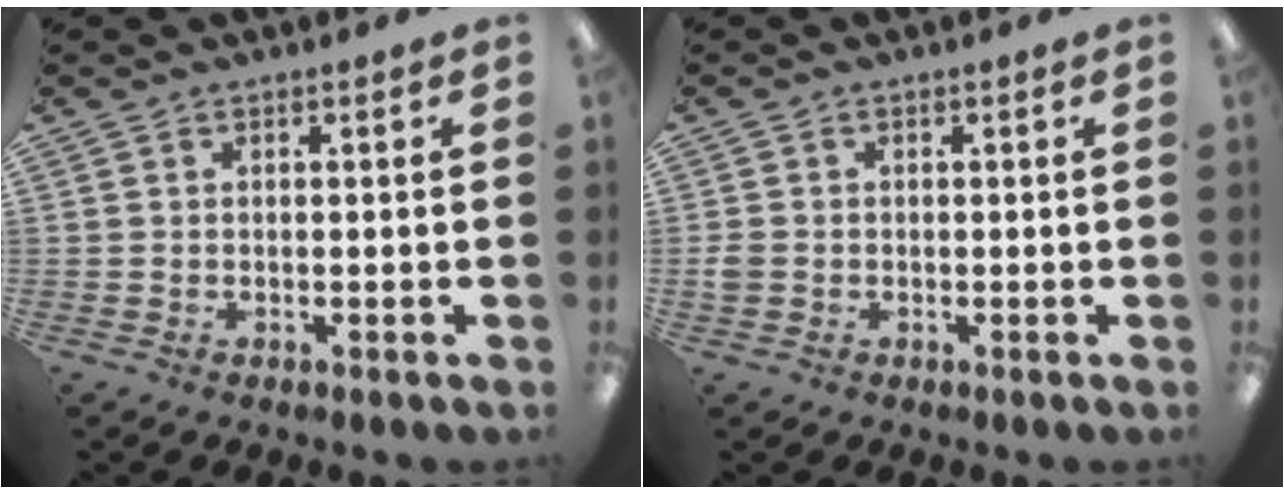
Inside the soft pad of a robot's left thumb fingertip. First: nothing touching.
{"total": 2.0, "force": [-0.3, 1.8, 0.8], "torque": [-0.012, 0.004, -0.006]}